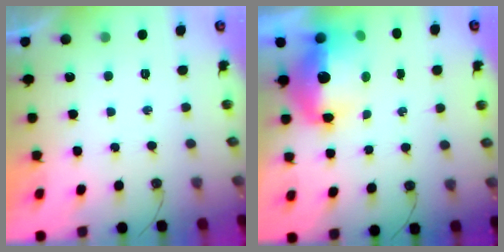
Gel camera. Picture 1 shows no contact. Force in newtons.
{"total": 13.5, "press": 13.4, "slide": 1.6}